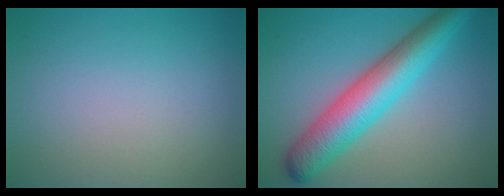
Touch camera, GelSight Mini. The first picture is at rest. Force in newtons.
{"total": 7.4, "press": 7.4, "slide": 0.1}